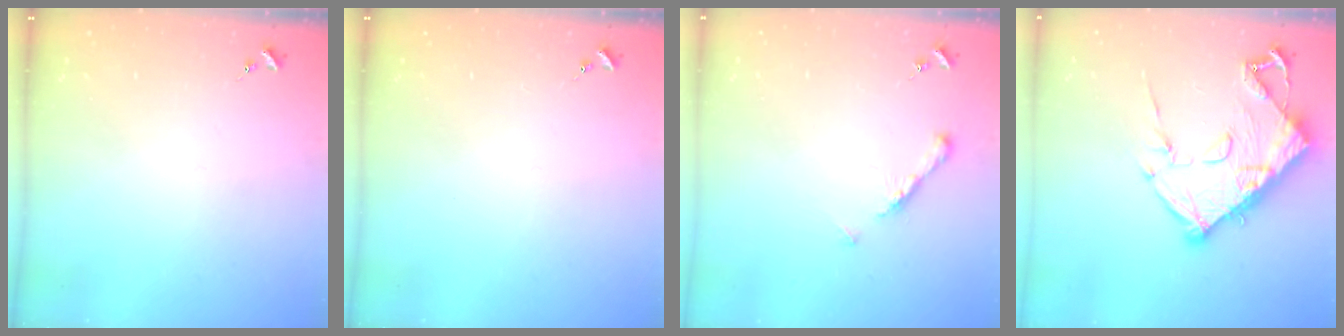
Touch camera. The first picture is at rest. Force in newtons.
{"total": 0.0}
{"total": 6.8, "press": 6.7, "slide": 0.6}
{"total": 16.4, "press": 16.4, "slide": 1.4}